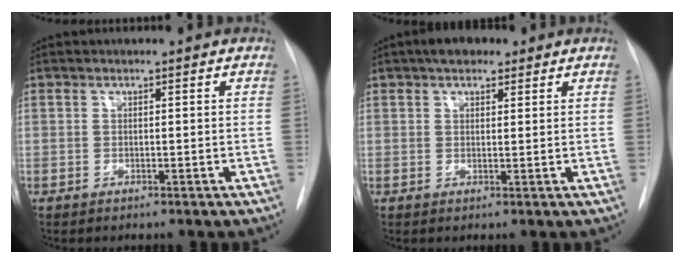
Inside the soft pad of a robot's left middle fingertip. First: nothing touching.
{"total": 4.0, "force": [2.7, 2.0, 2.2], "torque": [-0.037, 0.013, 0.042]}